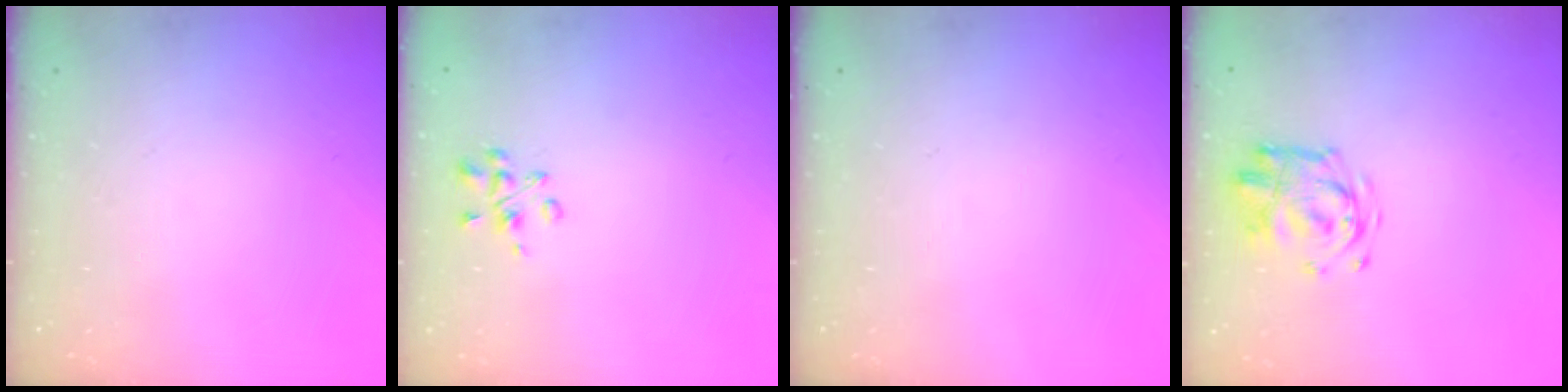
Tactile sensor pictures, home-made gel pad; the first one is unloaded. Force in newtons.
{"total": 3.8, "press": 3.8, "slide": 0.6}
{"total": 0.0}
{"total": 3.3, "press": 3.2, "slide": 0.4}